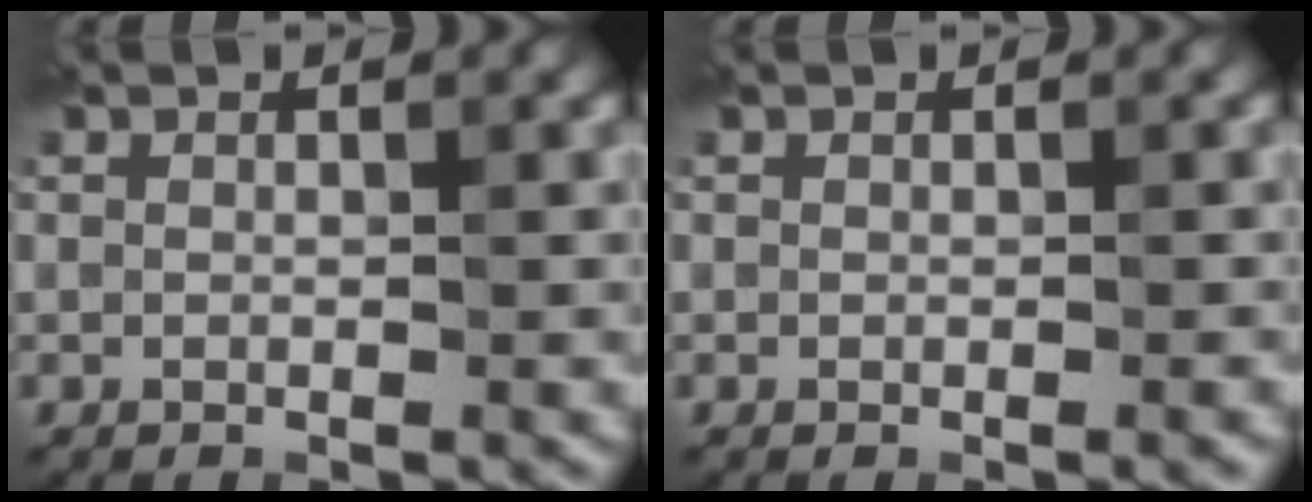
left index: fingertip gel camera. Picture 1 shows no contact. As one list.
[{"total": 0.6, "force": [-0.2, 0.1, 0.6], "torque": [-0.008, 0.000, -0.001]}]